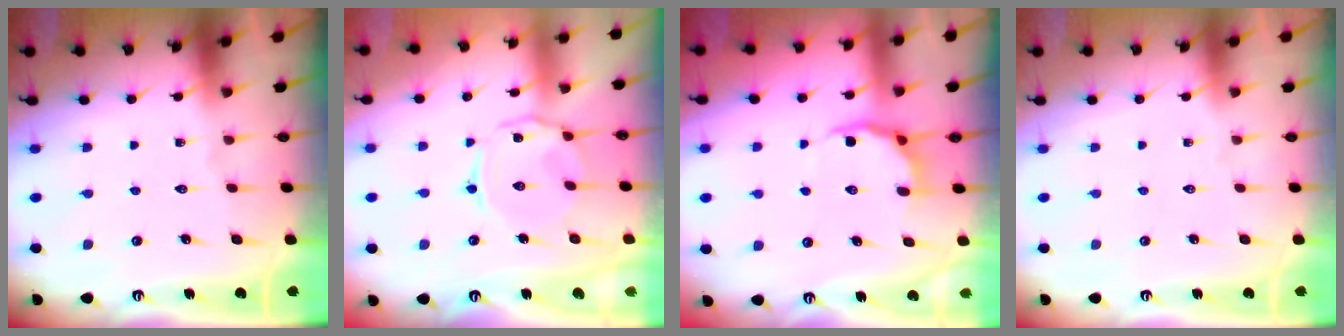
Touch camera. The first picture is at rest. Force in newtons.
{"total": 6.1, "press": 6.1, "slide": 0.4}
{"total": 5.3, "press": 4.9, "slide": 2.0}
{"total": 0.0}